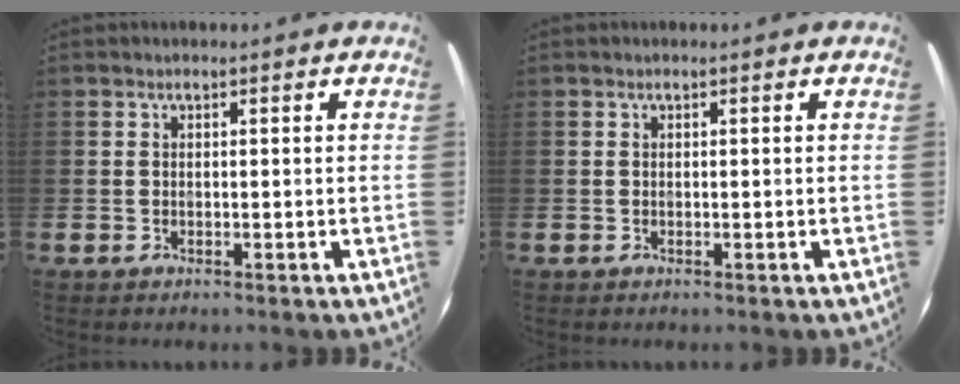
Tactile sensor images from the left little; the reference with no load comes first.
{"total": 0.0}